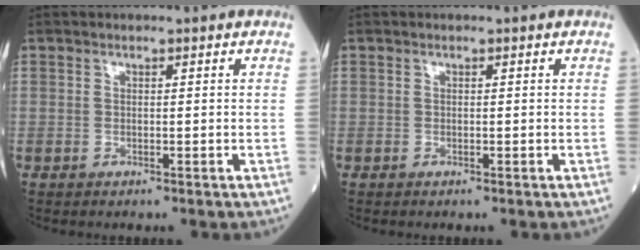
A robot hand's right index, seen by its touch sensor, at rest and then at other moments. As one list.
[{"total": 0.0}]